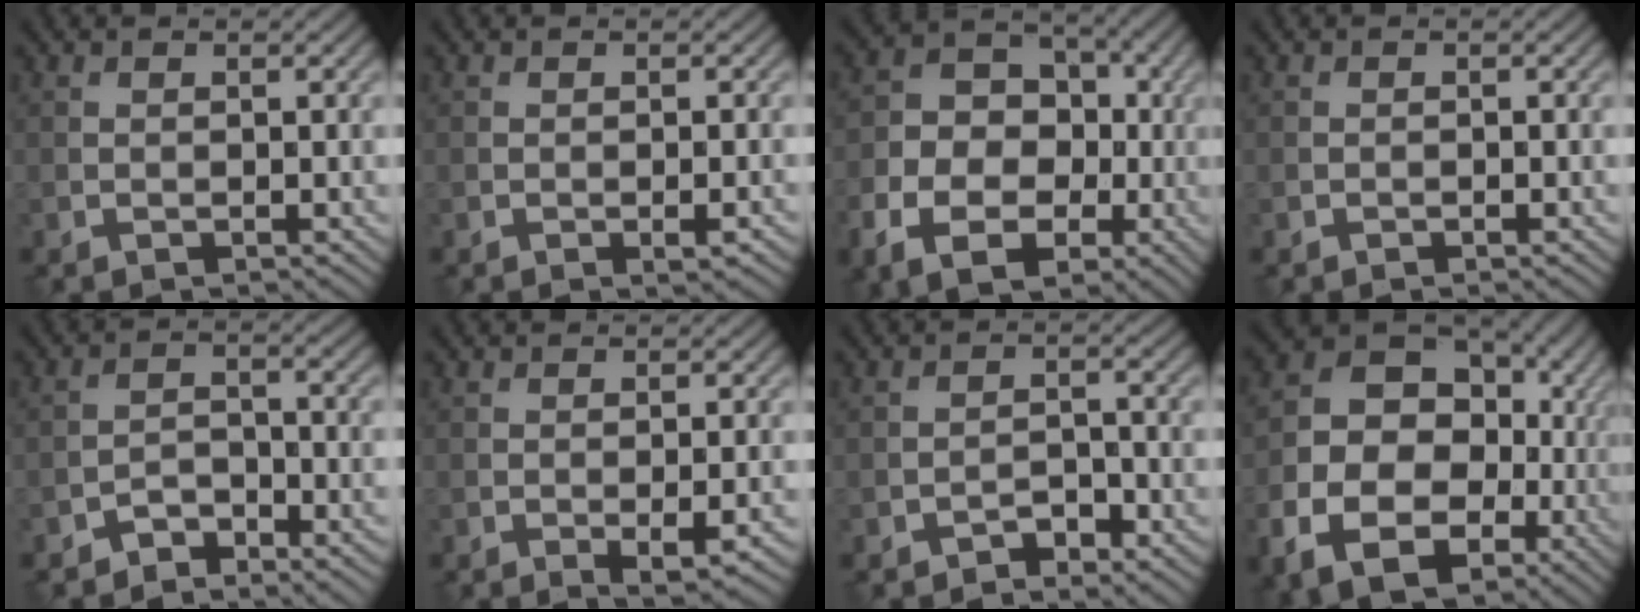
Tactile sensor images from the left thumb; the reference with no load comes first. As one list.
[{"total": 1.3, "force": [-0.6, 0.2, 1.1], "torque": [-0.017, 0.000, -0.007]}, {"total": 10.5, "force": [-3.4, 7.7, 6.2], "torque": [-0.119, -0.024, -0.076]}, {"total": 0.0}, {"total": 3.4, "force": [-3.0, 1.2, 1.2], "torque": [-0.020, 0.008, -0.062]}, {"total": 3.5, "force": [-1.4, 1.1, 3.0], "torque": [-0.046, -0.003, -0.018]}, {"total": 2.4, "force": [-1.9, 1.0, 1.1], "torque": [-0.012, 0.007, -0.038]}, {"total": 17.0, "force": [-4.2, 12.8, 10.3], "torque": [-0.182, -0.041, -0.070]}]